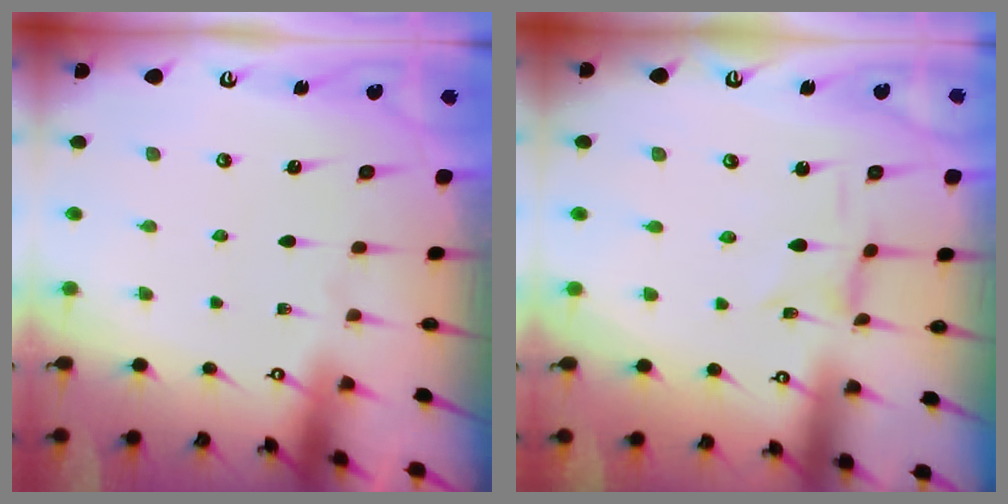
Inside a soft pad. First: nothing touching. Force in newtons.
{"total": 0.0}